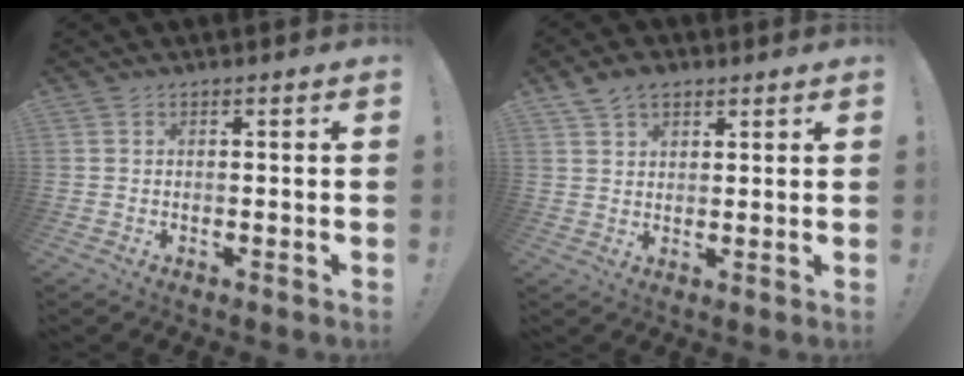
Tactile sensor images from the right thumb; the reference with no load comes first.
{"total": 5.5, "force": [3.5, 3.4, 2.4], "torque": [-0.045, -0.009, 0.068]}